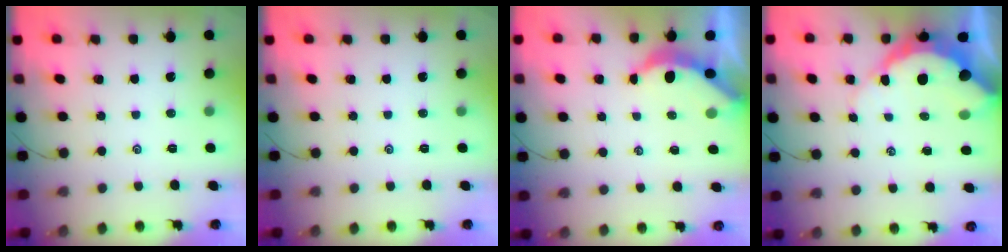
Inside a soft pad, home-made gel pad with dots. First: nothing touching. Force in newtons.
{"total": 0.0}
{"total": 4.0, "press": 3.9, "slide": 0.4}
{"total": 10.6, "press": 10.5, "slide": 1.2}